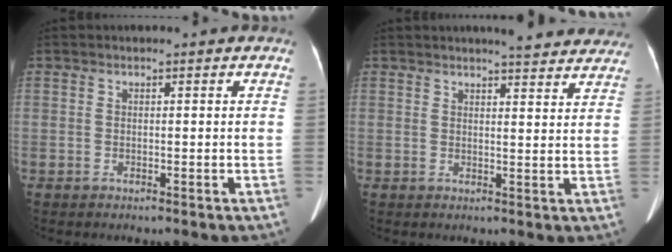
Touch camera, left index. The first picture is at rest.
{"total": 10.2, "force": [9.4, 1.5, 3.7], "torque": [-0.031, -0.007, 0.092]}